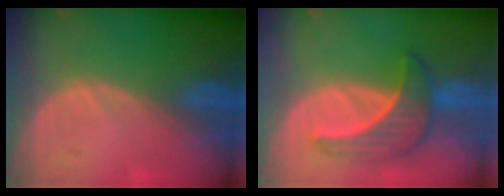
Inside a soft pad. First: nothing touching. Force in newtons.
{"total": 6.6, "press": 6.5, "slide": 1.0}